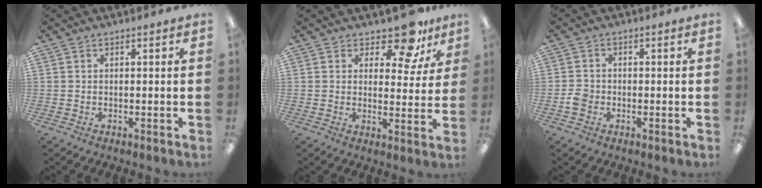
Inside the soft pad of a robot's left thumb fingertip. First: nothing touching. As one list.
[{"total": 10.0, "force": [7.6, 4.2, 5.0], "torque": [-0.067, -0.045, 0.134]}, {"total": 2.8, "force": [-1.0, 2.4, 1.2], "torque": [-0.019, 0.007, -0.019]}]